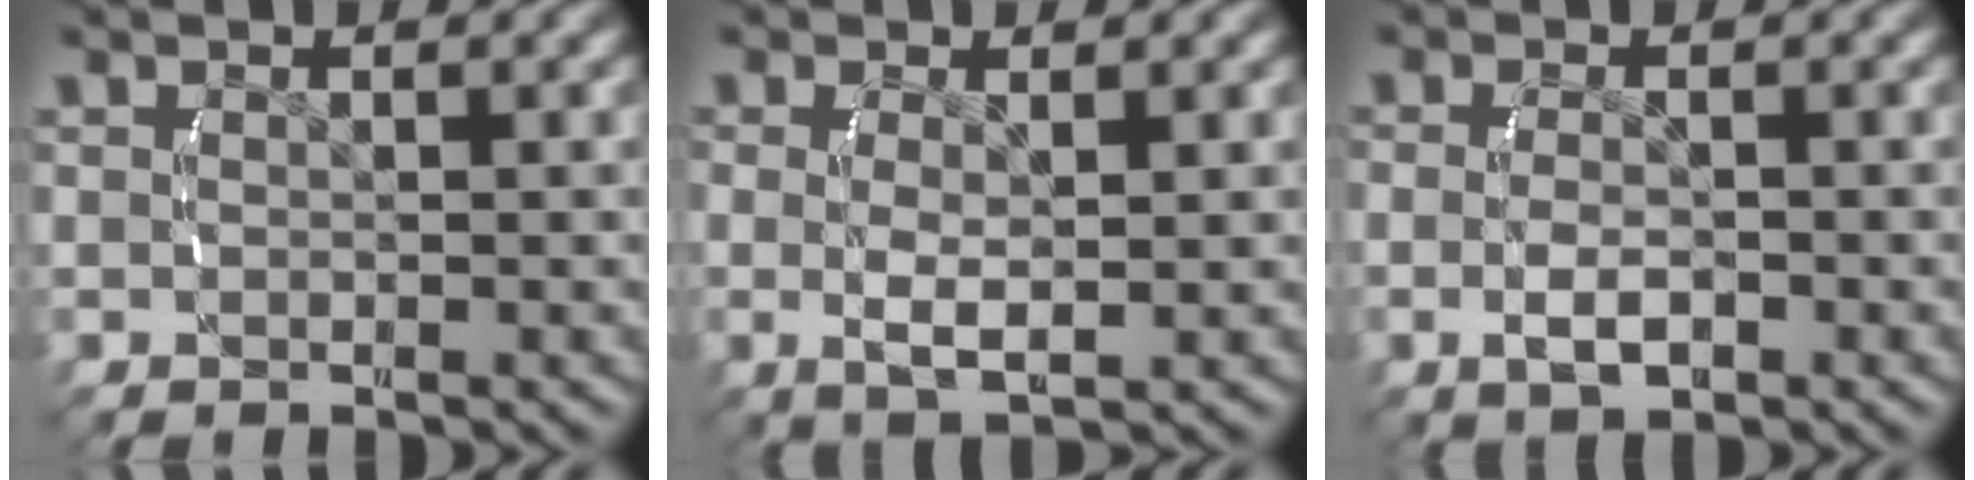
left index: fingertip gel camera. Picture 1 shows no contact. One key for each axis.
{"total": 2.8, "fx": 0.0, "fy": 1.2, "fz": 2.5, "tx": -0.053, "ty": -0.014, "tz": 0.006}
{"total": 2.6, "fx": -1.0, "fy": 1.3, "fz": 2.0, "tx": -0.036, "ty": -0.008, "tz": -0.014}